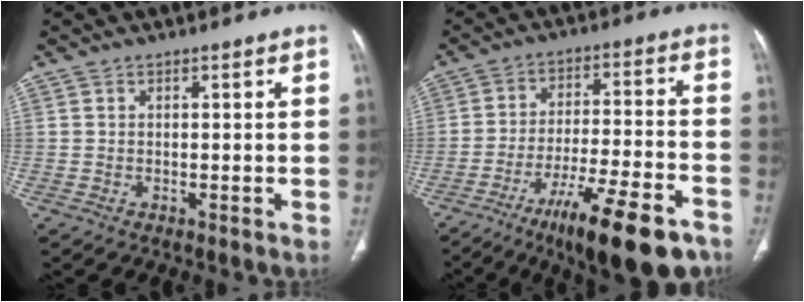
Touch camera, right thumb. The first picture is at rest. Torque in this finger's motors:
{"motor_torque": [0.95, 0.95, -0.15, -0.24, 0.11]}